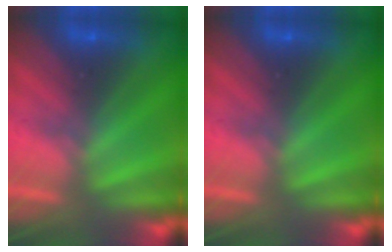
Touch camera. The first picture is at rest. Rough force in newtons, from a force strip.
{"total": 0.0}